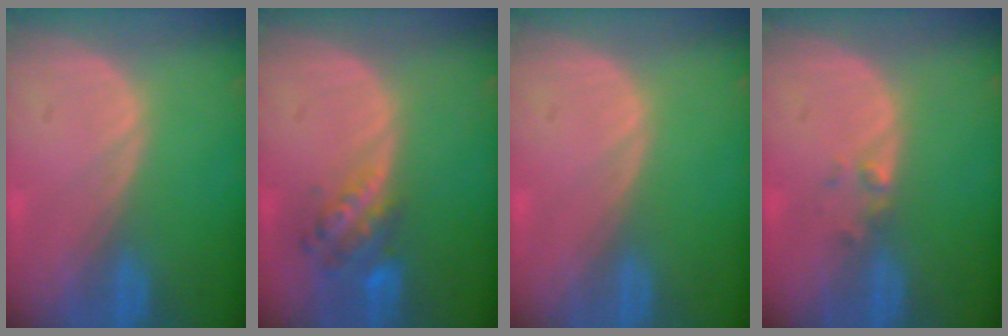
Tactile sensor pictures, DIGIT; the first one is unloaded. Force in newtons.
{"total": 5.7, "press": 5.0, "slide": 2.8}
{"total": 0.0}
{"total": 1.4, "press": 1.2, "slide": 0.7}